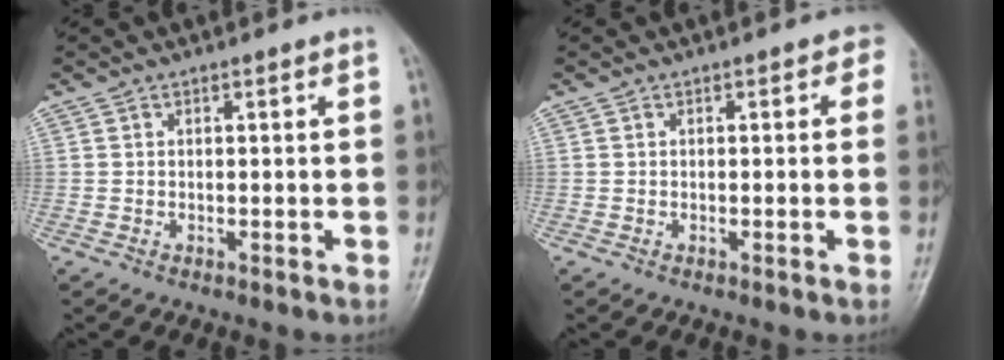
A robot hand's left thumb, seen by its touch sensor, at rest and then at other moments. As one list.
[{"total": 1.4, "force": [0.3, 1.0, 0.9], "torque": [0.014, 0.007, -0.009]}]